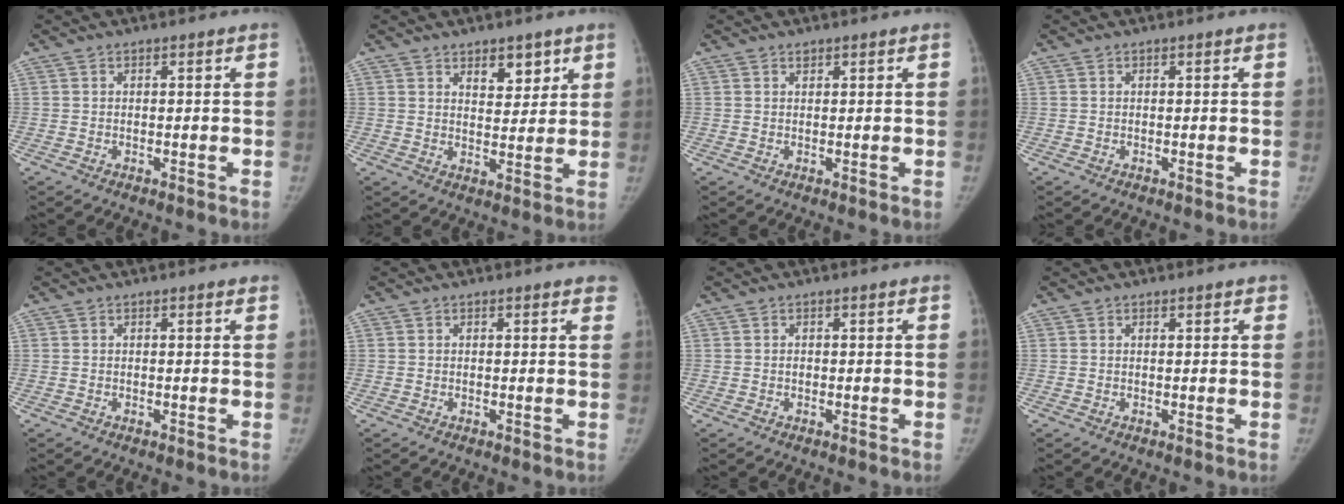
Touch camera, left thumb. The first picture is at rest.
{"total": 5.6, "force": [3.4, 3.0, 3.3], "torque": [-0.019, -0.023, 0.052]}
{"total": 0.6, "force": [0.4, 0.3, 0.2], "torque": [0.000, -0.003, 0.006]}
{"total": 0.0}
{"total": 0.5, "force": [0.4, 0.1, 0.4], "torque": [-0.006, 0.000, 0.004]}
{"total": 2.2, "force": [1.3, 0.3, 1.7], "torque": [-0.013, 0.003, 0.013]}
{"total": 0.5, "force": [-0.1, 0.4, 0.3], "torque": [-0.004, 0.002, -0.003]}
{"total": 0.9, "force": [0.6, 0.4, 0.5], "torque": [-0.004, -0.002, 0.007]}